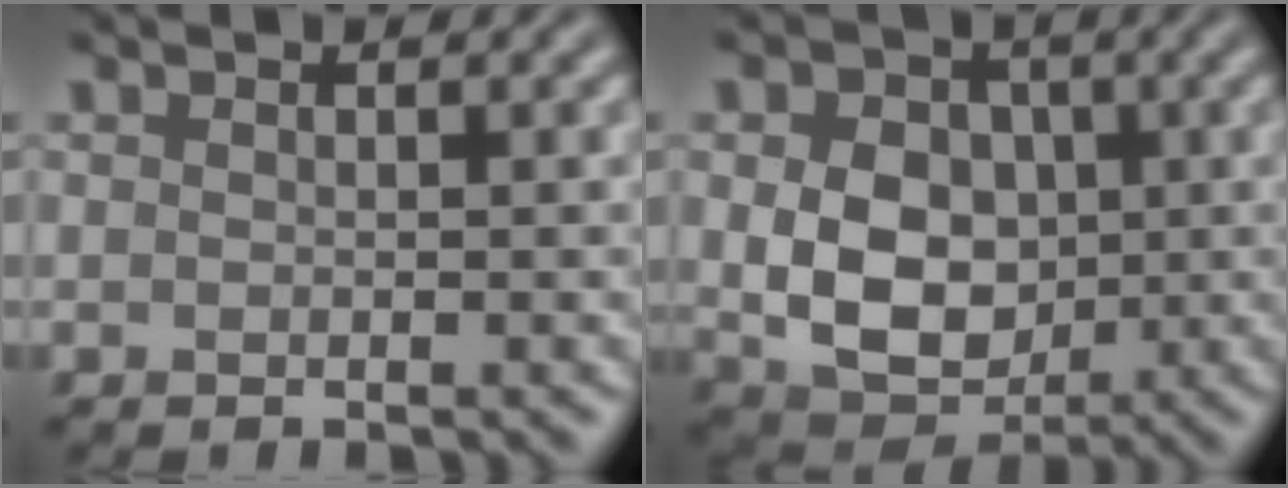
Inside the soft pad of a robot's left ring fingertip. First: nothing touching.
{"total": 7.6, "force": [0.2, 5.9, 4.8], "torque": [-0.083, -0.011, 0.004]}